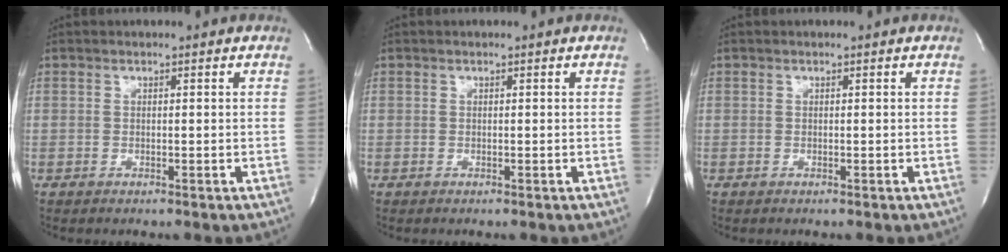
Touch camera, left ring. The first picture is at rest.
{"total": 0.0}
{"total": 0.0}